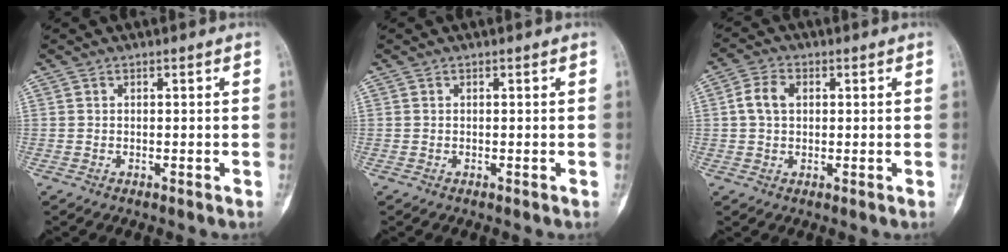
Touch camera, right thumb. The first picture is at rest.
{"total": 0.0}
{"total": 4.8, "force": [0.8, 3.4, 3.3], "torque": [-0.063, 0.011, 0.011]}